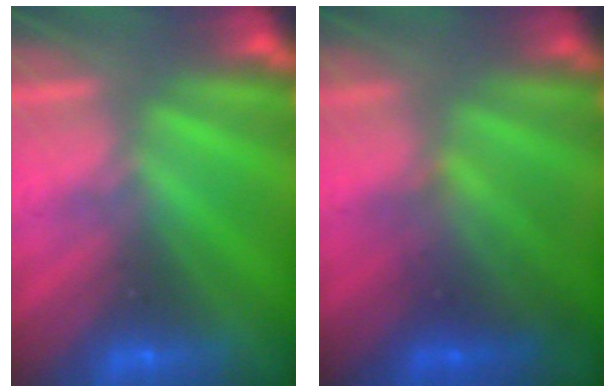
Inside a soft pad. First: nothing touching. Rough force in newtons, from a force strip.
{"total": 2.5}